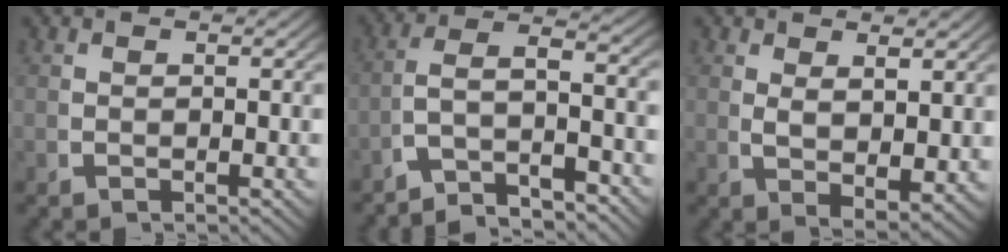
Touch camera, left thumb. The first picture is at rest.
{"total": 7.5, "force": [-2.5, 4.4, 5.5], "torque": [-0.105, -0.024, -0.042]}
{"total": 3.1, "force": [1.0, 1.5, 2.6], "torque": [-0.055, -0.025, 0.034]}